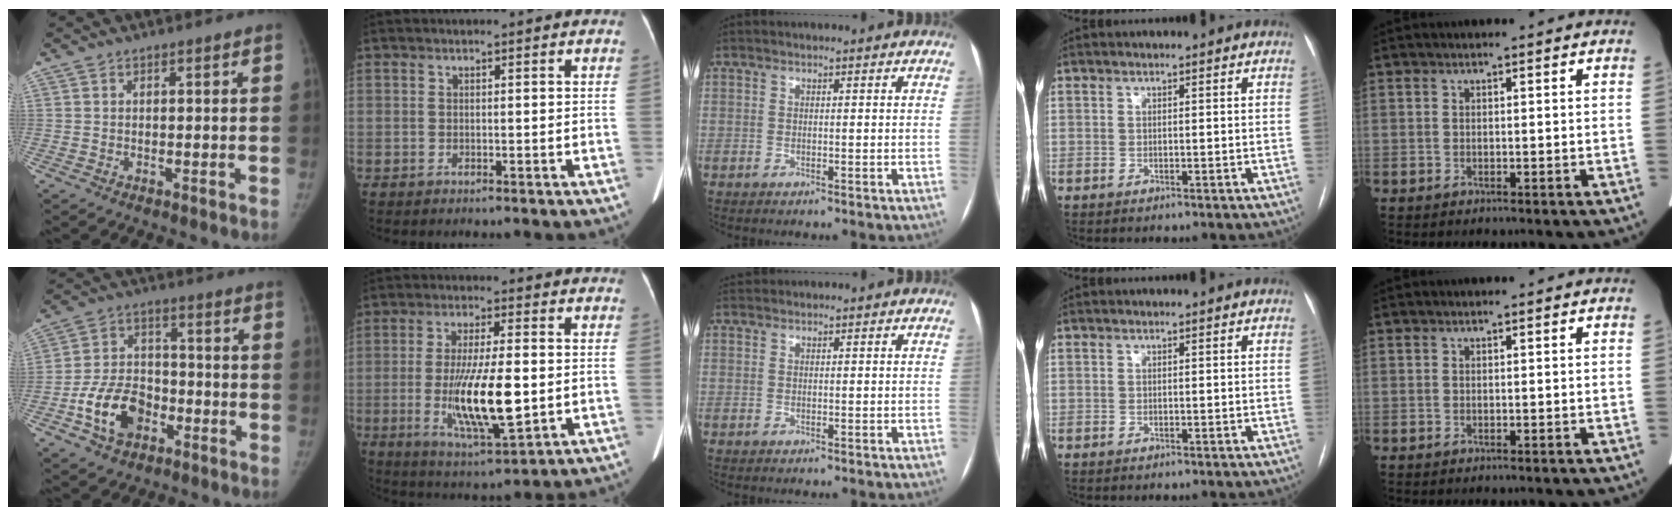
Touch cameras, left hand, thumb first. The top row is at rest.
{"thumb": {"total": 12.1, "force": [-5.1, 8.3, 7.2], "torque": [-0.111, 0.031, -0.090]}, "index": {"total": 12.9, "force": [-1.7, 2.6, 12.5], "torque": [-0.234, -0.018, -0.023]}, "middle": {"total": 0.9, "force": [0.8, 0.2, -0.1], "torque": [-0.006, 0.018, 0.019]}}